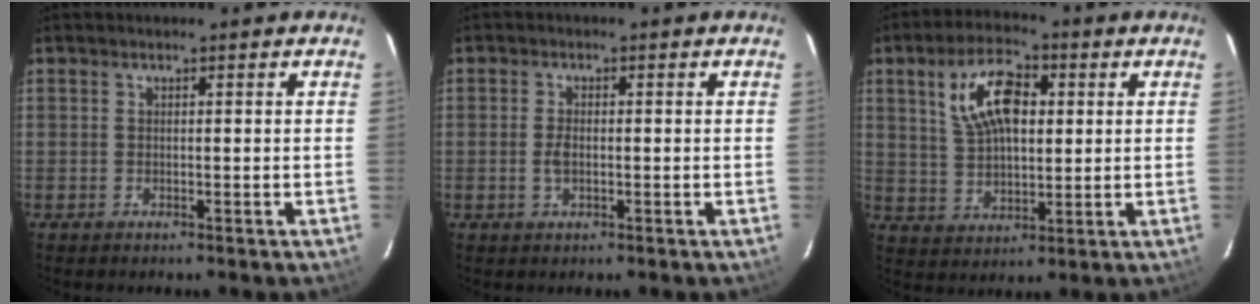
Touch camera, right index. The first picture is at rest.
{"total": 2.4, "force": [-0.4, 1.3, 2.1], "torque": [-0.041, -0.001, -0.007]}
{"total": 11.5, "force": [3.5, 6.0, 9.2], "torque": [-0.177, 0.021, 0.068]}